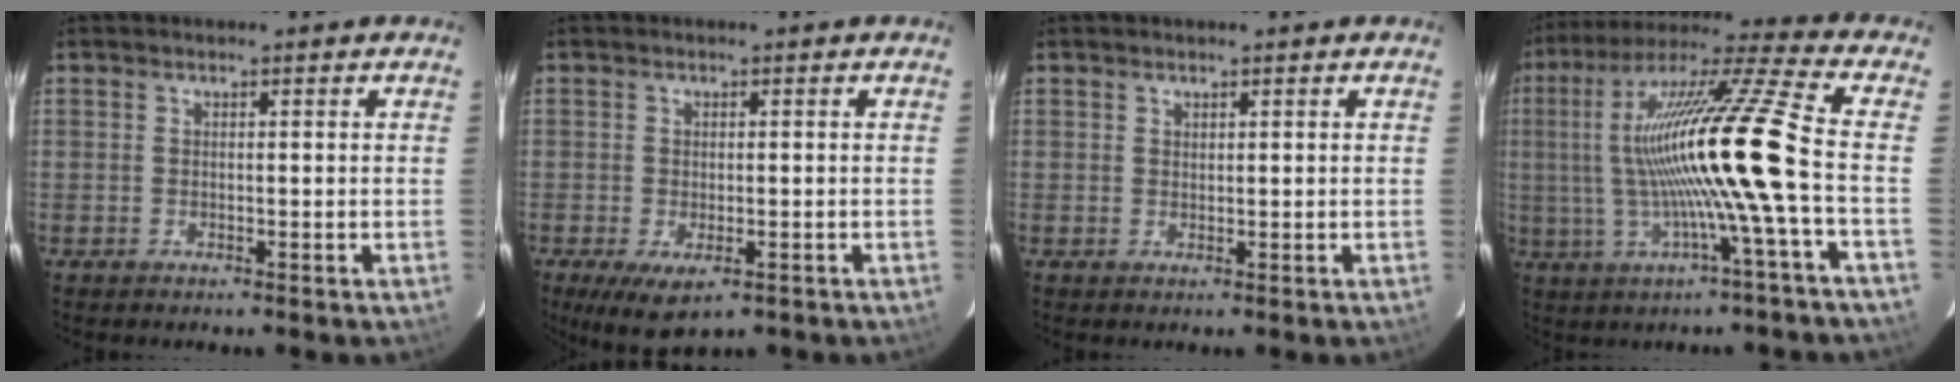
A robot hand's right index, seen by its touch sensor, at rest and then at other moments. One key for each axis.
{"total": 6.5, "fx": -3.2, "fy": 3.2, "fz": 4.6, "tx": -0.091, "ty": -0.030, "tz": -0.046}
{"total": 0.6, "fx": 0.5, "fy": 0.3, "fz": 0.0, "tx": 0.000, "ty": 0.001, "tz": 0.011}
{"total": 18.2, "fx": -1.5, "fy": -2.1, "fz": 18.1, "tx": -0.322, "ty": 0.001, "tz": -0.026}